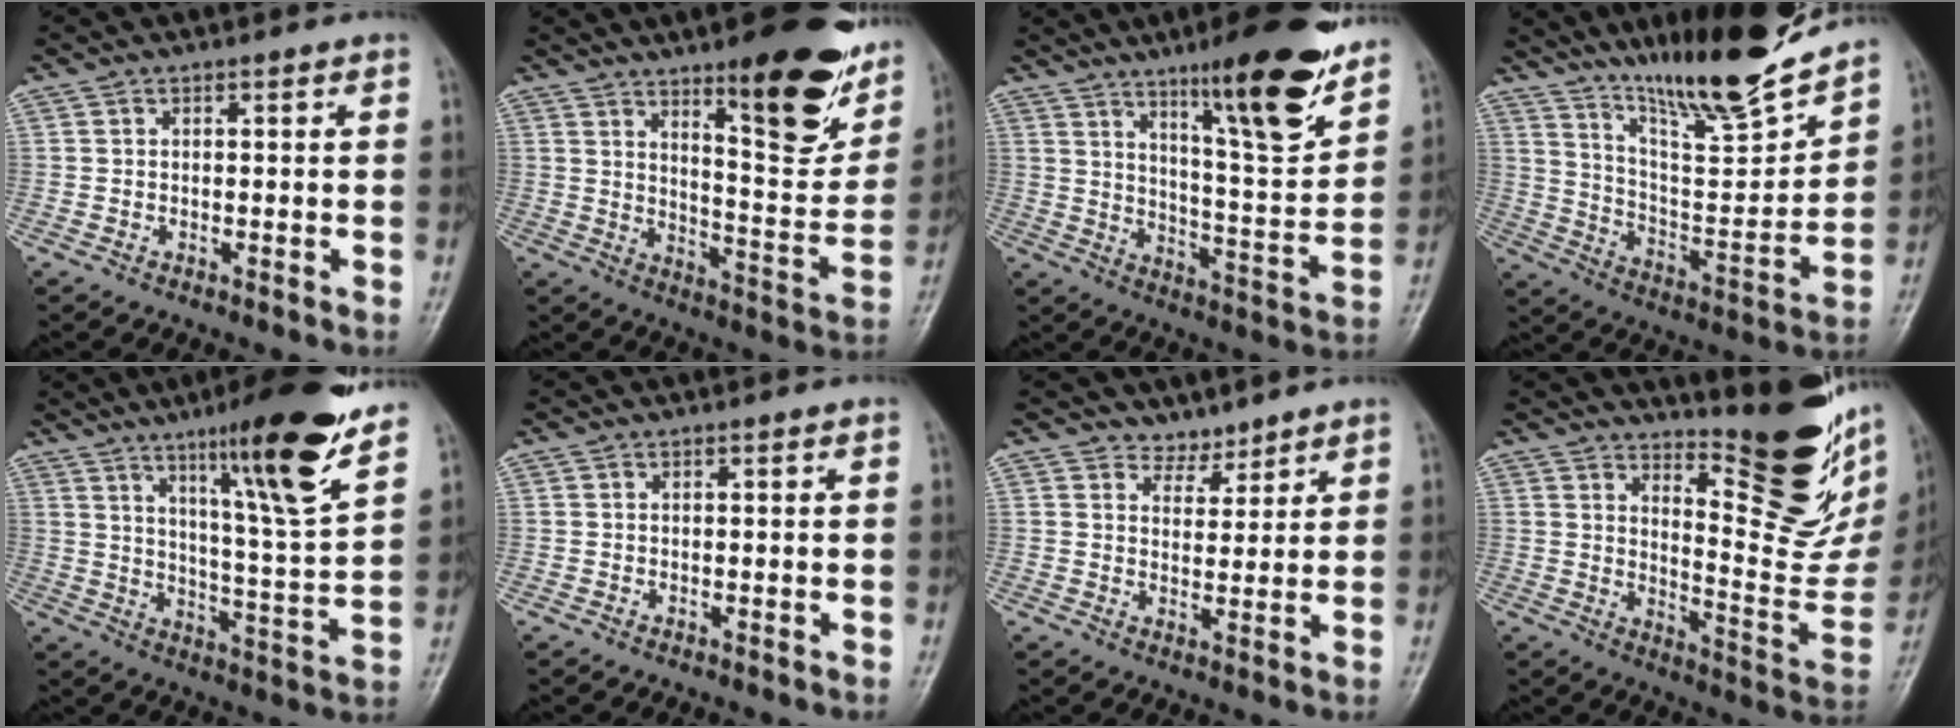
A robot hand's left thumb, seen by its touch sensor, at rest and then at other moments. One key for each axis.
{"total": 19.9, "fx": 11.5, "fy": 5.9, "fz": 15.1, "tx": -0.154, "ty": -0.066, "tz": 0.169}
{"total": 17.7, "fx": 11.6, "fy": 3.2, "fz": 13.0, "tx": -0.169, "ty": -0.073, "tz": 0.184}
{"total": 20.0, "fx": 16.4, "fy": 2.8, "fz": 11.0, "tx": -0.144, "ty": -0.101, "tz": 0.281}
{"total": 17.5, "fx": 11.3, "fy": 1.3, "fz": 13.4, "tx": -0.188, "ty": -0.066, "tz": 0.175}
{"total": 0.0}
{"total": 3.5, "fx": 3.1, "fy": 1.6, "fz": -0.1, "tx": 0.025, "ty": -0.024, "tz": 0.048}
{"total": 20.7, "fx": 14.1, "fy": 5.9, "fz": 14.0, "tx": -0.153, "ty": -0.122, "tz": 0.204}